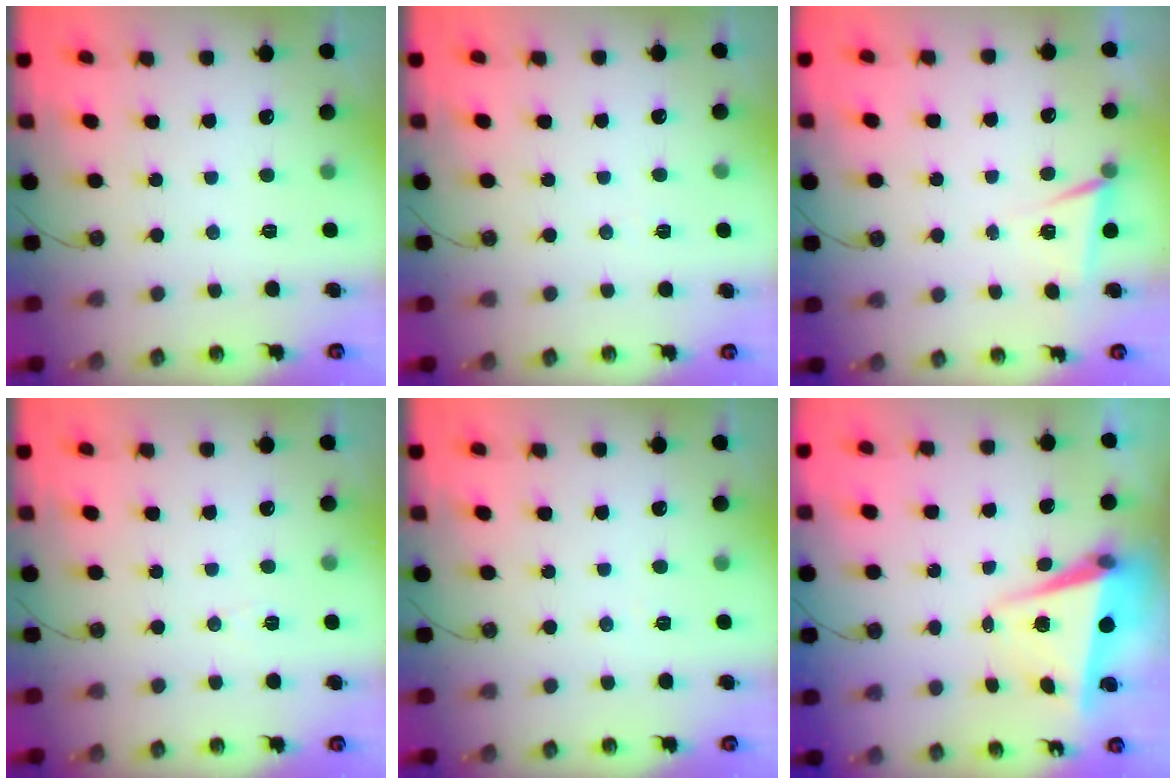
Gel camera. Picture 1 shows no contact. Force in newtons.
{"total": 3.1, "press": 2.2, "slide": 2.1}
{"total": 4.8, "press": 2.9, "slide": 3.9}
{"total": 3.6, "press": 2.7, "slide": 2.4}
{"total": 3.1, "press": 2.9, "slide": 1.1}
{"total": 6.1, "press": 6.0, "slide": 0.8}